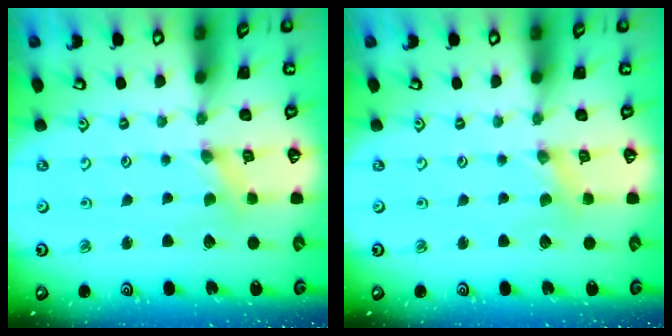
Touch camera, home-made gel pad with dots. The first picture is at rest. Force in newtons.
{"total": 1.4, "press": 1.3, "slide": 0.2}